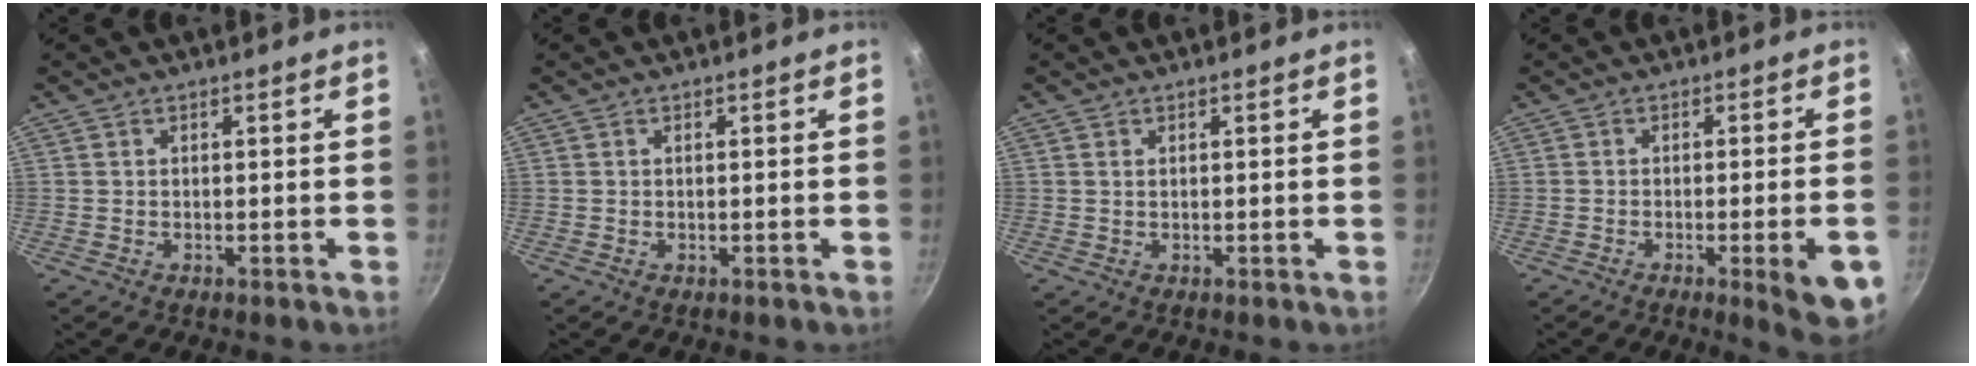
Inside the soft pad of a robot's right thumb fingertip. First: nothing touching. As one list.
[{"total": 0.0}, {"total": 0.6, "force": [0.3, 0.3, 0.4], "torque": [-0.008, 0.001, 0.005]}, {"total": 8.8, "force": [-3.3, 1.5, 8.0], "torque": [-0.085, 0.009, -0.040]}]